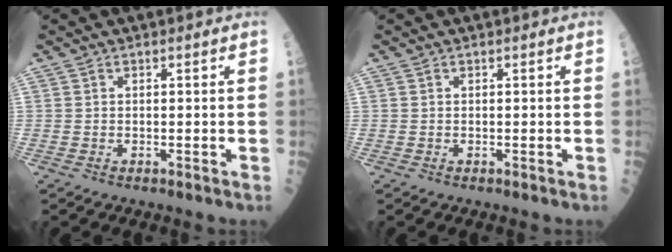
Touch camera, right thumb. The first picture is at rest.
{"total": 0.0}